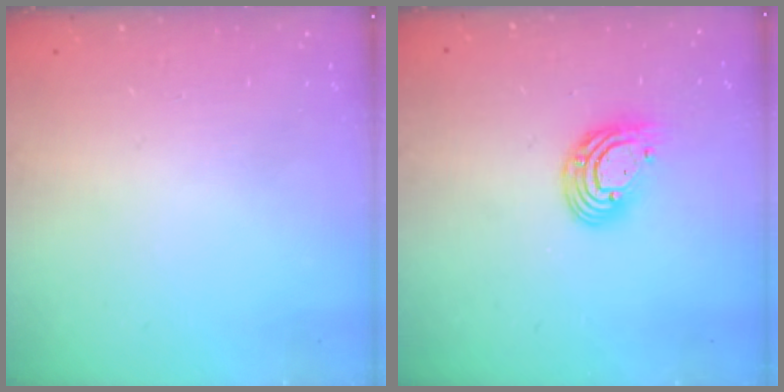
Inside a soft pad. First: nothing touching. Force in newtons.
{"total": 9.4, "press": 9.4, "slide": 0.8}